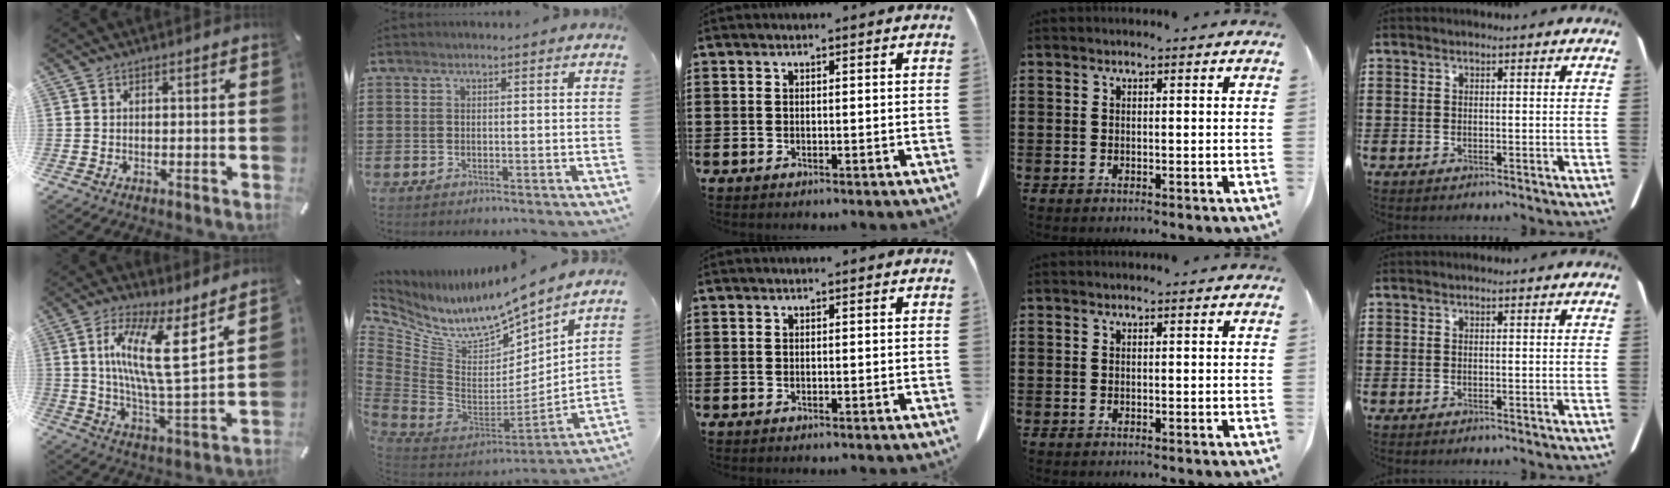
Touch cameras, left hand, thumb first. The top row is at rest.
{"thumb": {"total": 15.6, "force": [6.2, 3.7, 13.8], "torque": [-0.245, -0.022, 0.098]}, "index": {"total": 8.1, "force": [7.0, 2.8, 3.1], "torque": [-0.100, -0.069, 0.118]}}